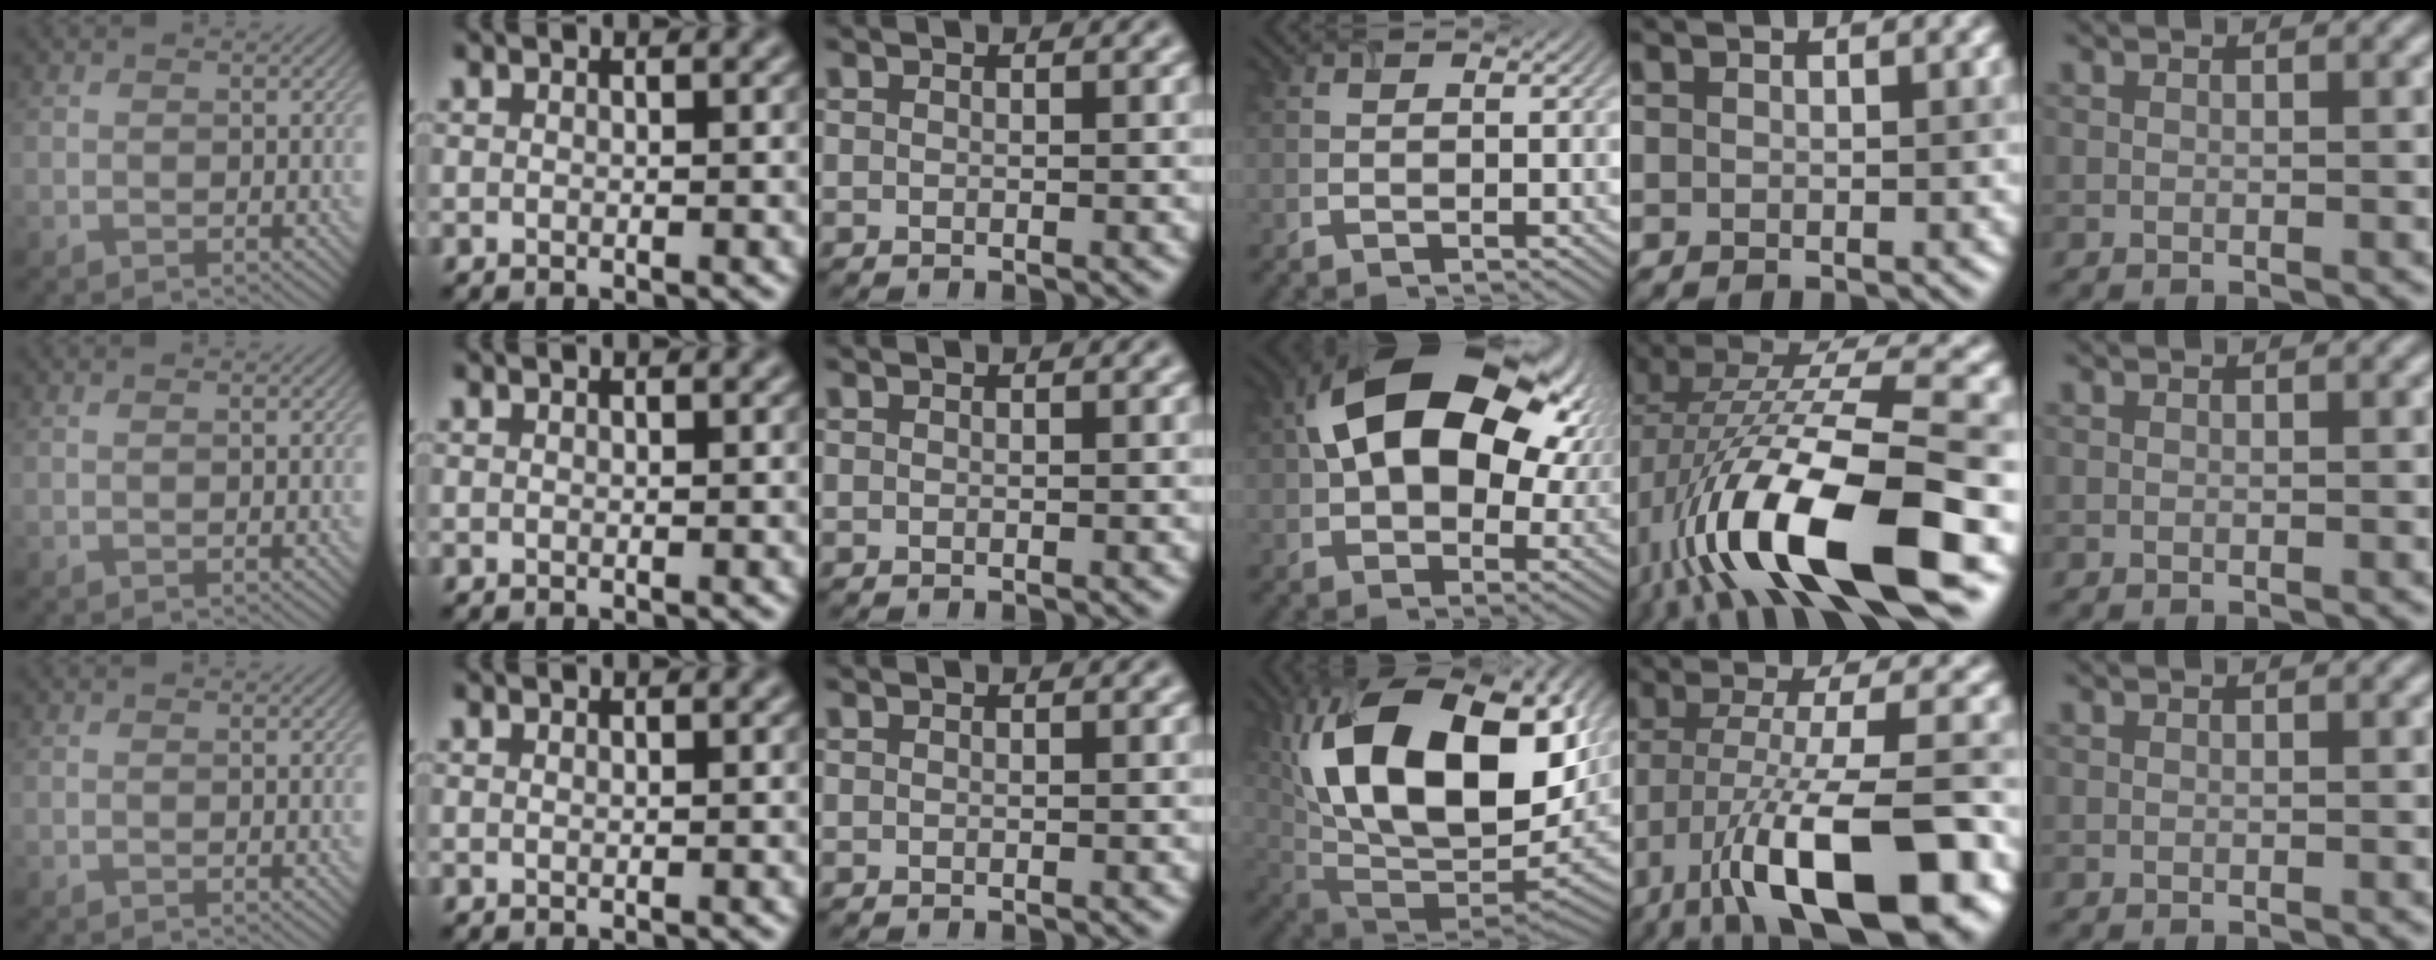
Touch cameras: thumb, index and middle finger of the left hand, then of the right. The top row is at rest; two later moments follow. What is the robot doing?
{"motion": "extract", "object": "airpods case & airpods"}